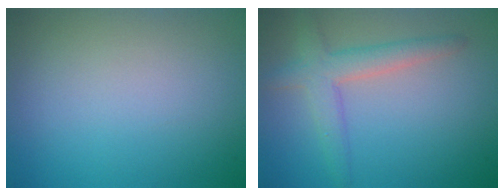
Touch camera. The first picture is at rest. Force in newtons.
{"total": 3.5, "press": 3.5, "slide": 0.2}